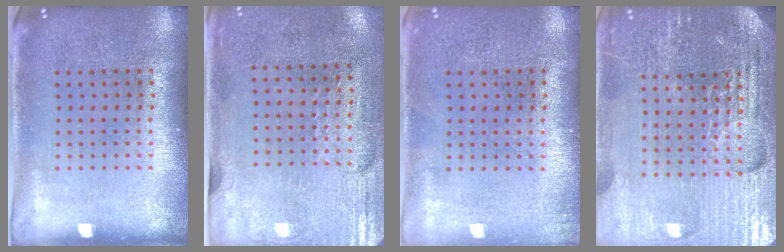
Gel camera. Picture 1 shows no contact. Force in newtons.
{"total": 2.9, "press": 2.4, "slide": 1.6}
{"total": 0.5, "press": 0.5, "slide": 0.1}
{"total": 5.0, "press": 4.7, "slide": 1.8}